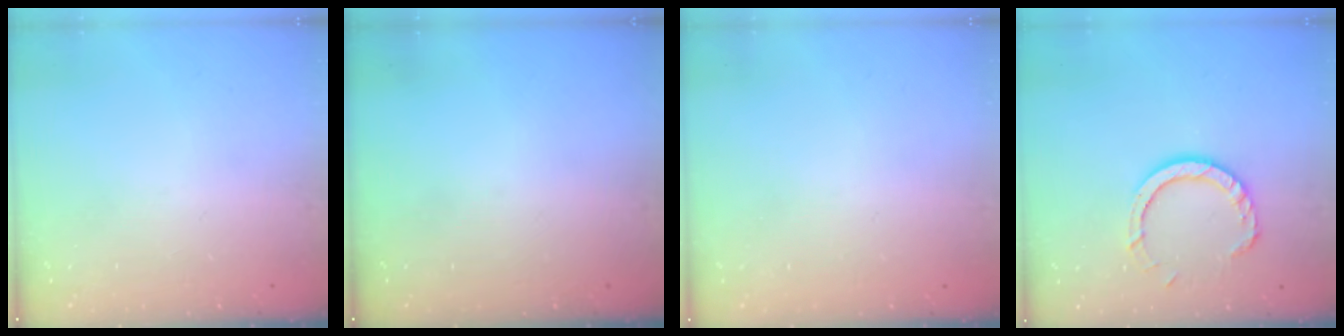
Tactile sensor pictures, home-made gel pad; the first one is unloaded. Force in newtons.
{"total": 0.0}
{"total": 2.4, "press": 2.4, "slide": 0.2}
{"total": 8.9, "press": 8.8, "slide": 1.2}